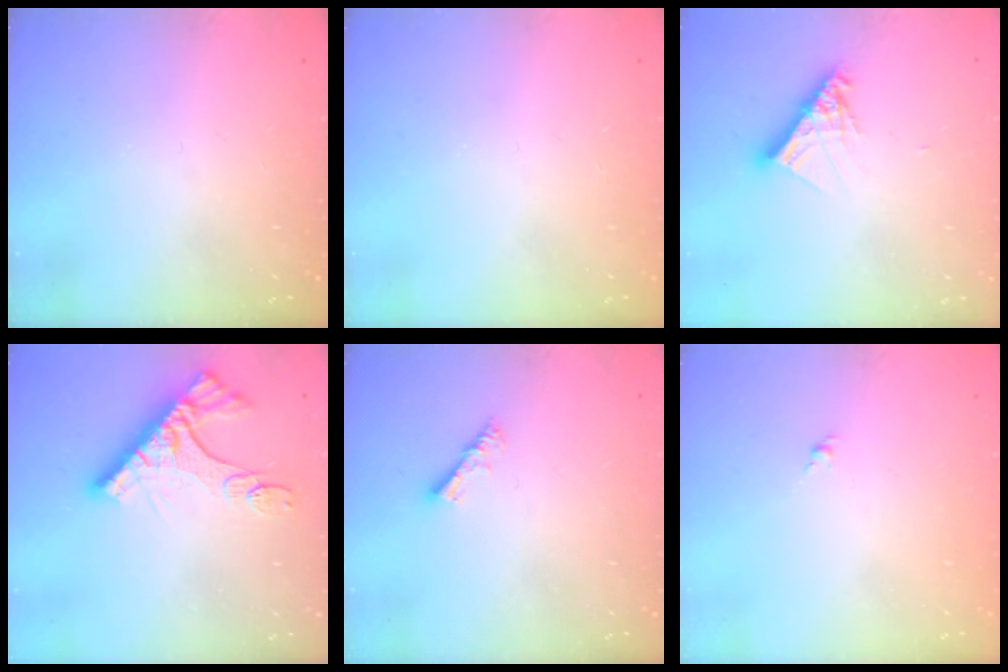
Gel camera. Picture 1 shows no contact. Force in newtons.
{"total": 0.0}
{"total": 10.2, "press": 10.2, "slide": 0.9}
{"total": 11.4, "press": 11.4, "slide": 0.3}
{"total": 4.2, "press": 4.2, "slide": 0.5}
{"total": 1.4, "press": 1.2, "slide": 0.6}